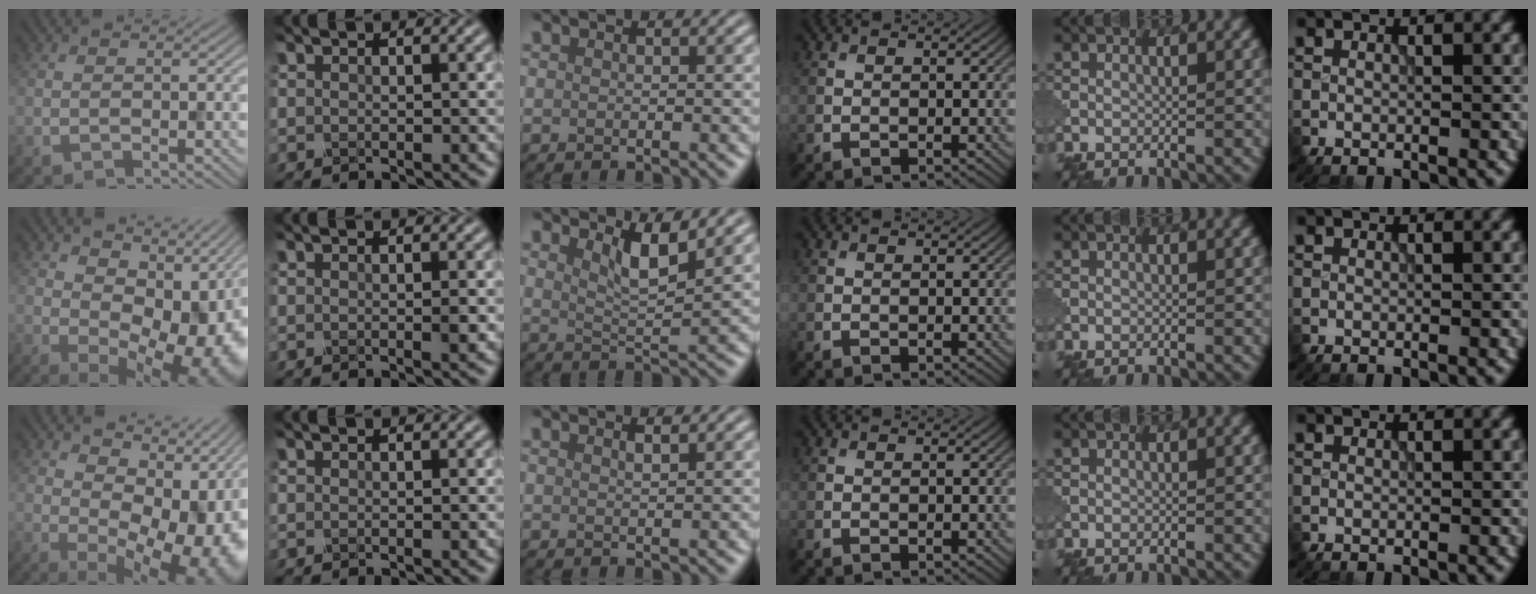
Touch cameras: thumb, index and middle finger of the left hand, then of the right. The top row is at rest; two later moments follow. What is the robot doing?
{"motion": "shake", "object": "salt shaker"}